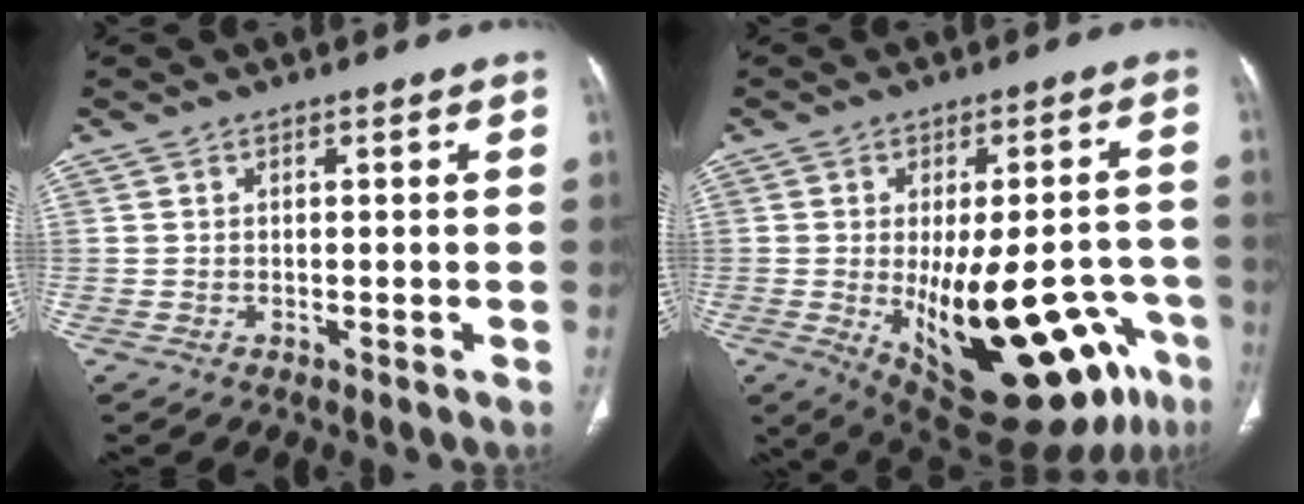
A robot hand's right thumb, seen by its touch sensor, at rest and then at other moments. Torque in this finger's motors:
{"motor_torque": [2.60, 2.41, 1.96, -0.80, 0.50]}